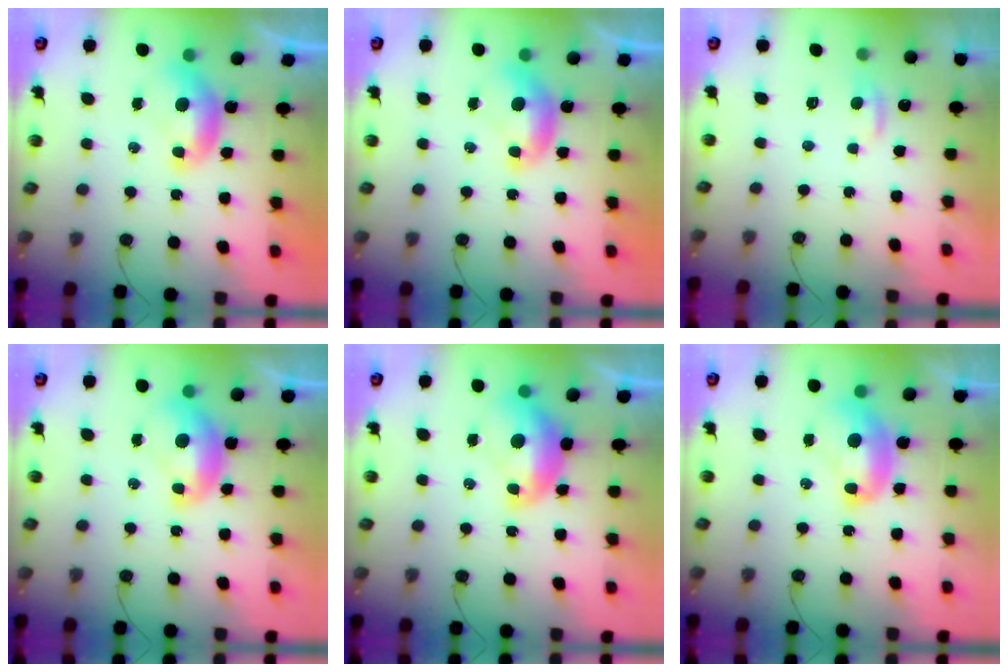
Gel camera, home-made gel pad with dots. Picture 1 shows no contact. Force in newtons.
{"total": 0.0}
{"total": 1.1, "press": 1.1, "slide": 0.4}
{"total": 1.4, "press": 1.4, "slide": 0.3}
{"total": 2.4, "press": 2.3, "slide": 0.7}
{"total": 2.4, "press": 2.3, "slide": 0.3}